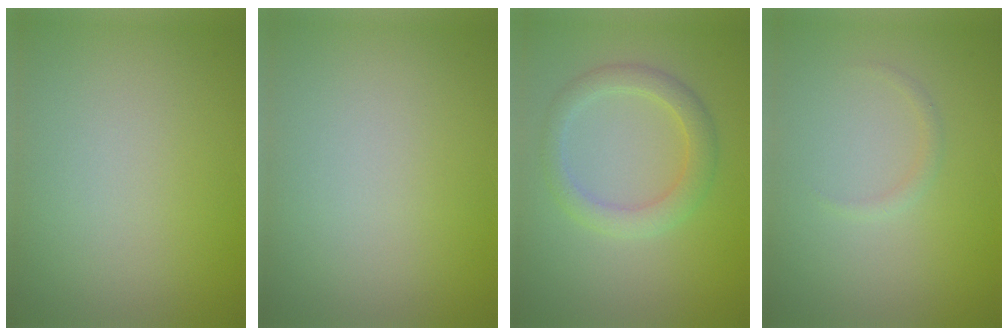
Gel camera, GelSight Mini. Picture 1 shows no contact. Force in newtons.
{"total": 0.0}
{"total": 2.9, "press": 2.9, "slide": 0.4}
{"total": 0.7, "press": 0.7, "slide": 0.1}